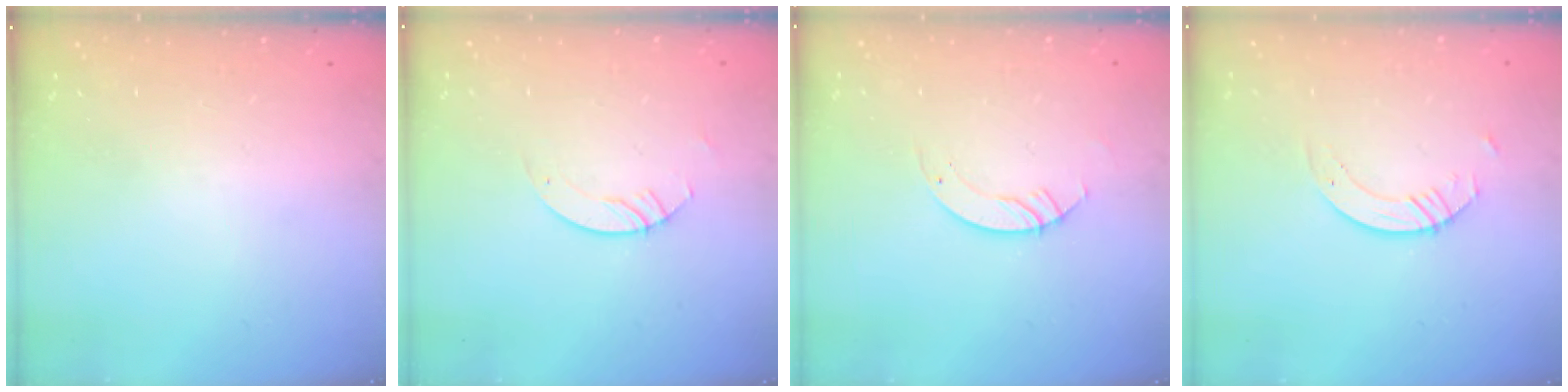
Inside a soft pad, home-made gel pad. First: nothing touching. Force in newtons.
{"total": 2.1, "press": 2.1, "slide": 0.2}
{"total": 3.3, "press": 3.3, "slide": 0.2}
{"total": 3.8, "press": 3.8, "slide": 0.3}